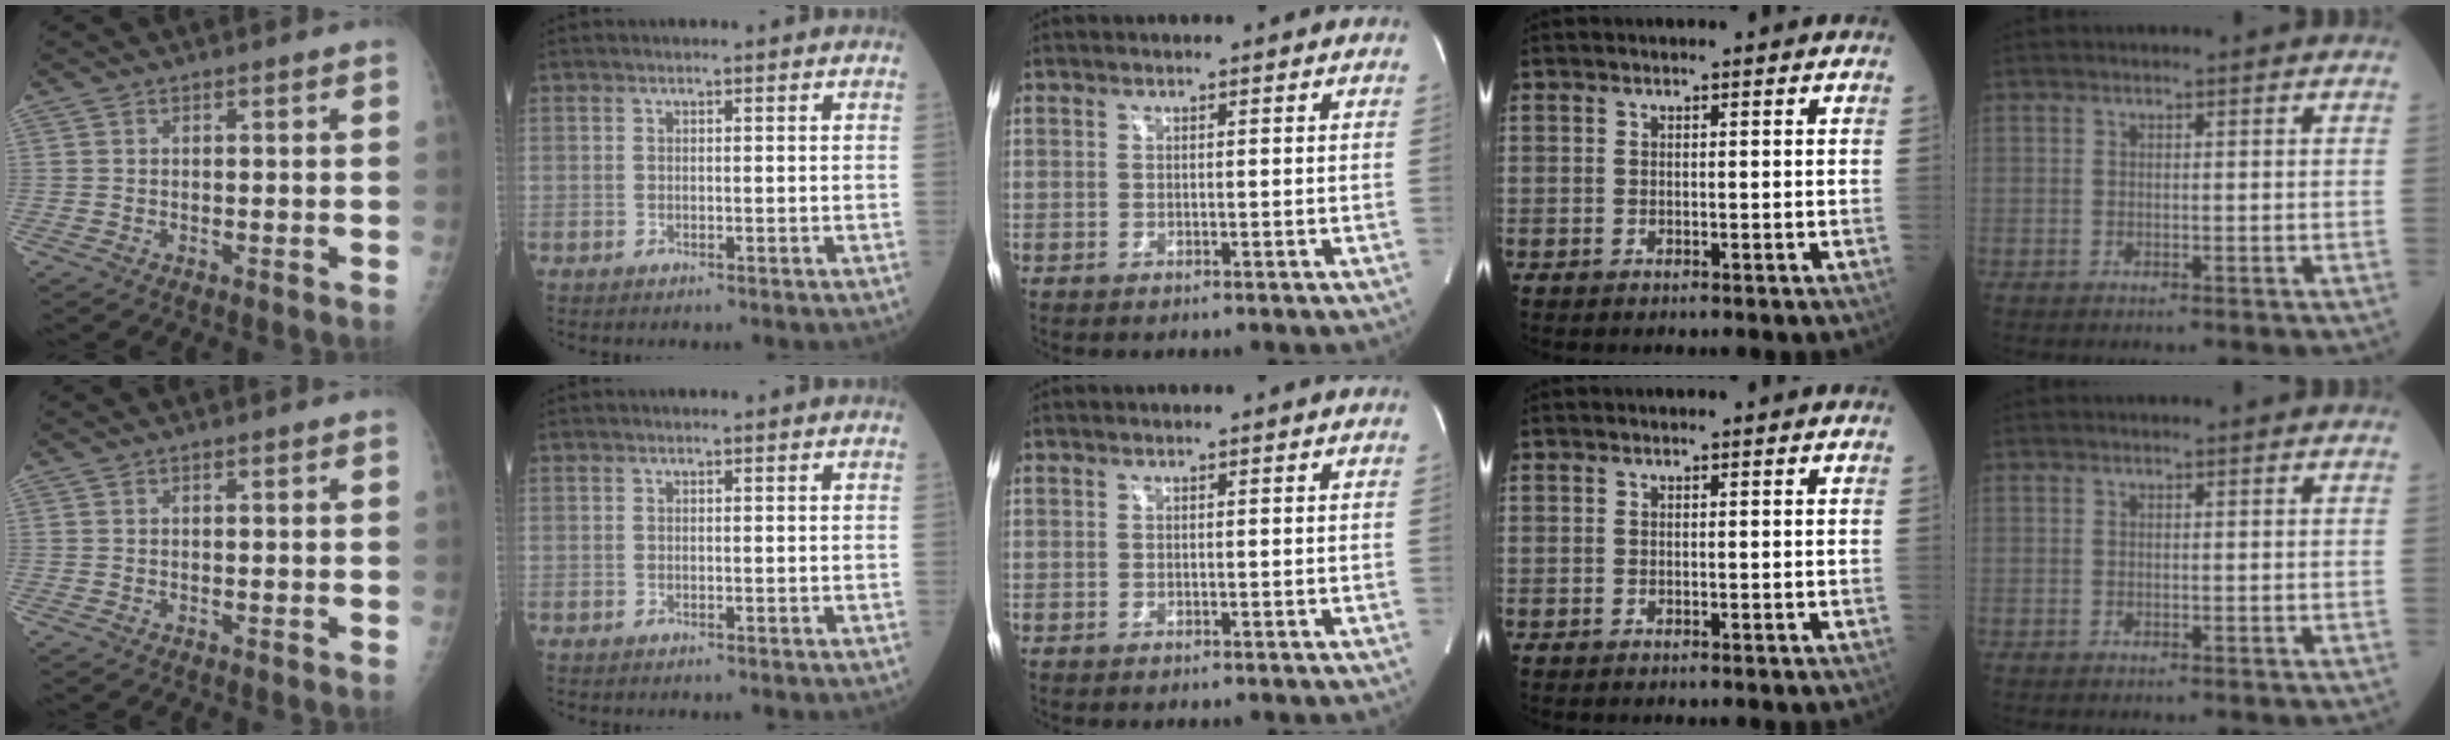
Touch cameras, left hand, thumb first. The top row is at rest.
{}